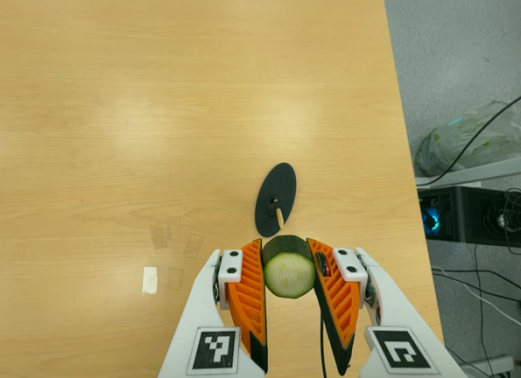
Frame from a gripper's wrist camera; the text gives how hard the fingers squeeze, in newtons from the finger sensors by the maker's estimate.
{"total": 10.1, "left": 9.8, "right": 10.5}